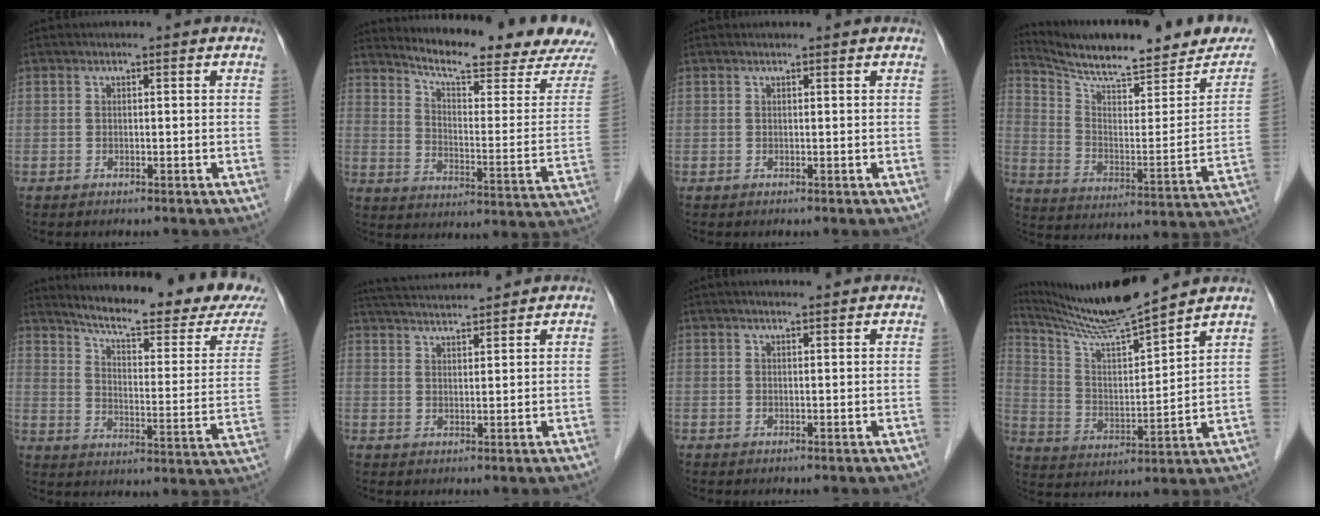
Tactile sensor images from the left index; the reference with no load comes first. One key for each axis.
{"total": 17.7, "fx": 16.7, "fy": -0.7, "fz": 5.8, "tx": -0.101, "ty": -0.086, "tz": 0.220}
{"total": 0.8, "fx": 0.8, "fy": 0.0, "fz": 0.2, "tx": -0.010, "ty": 0.009, "tz": 0.013}
{"total": 20.7, "fx": 18.2, "fy": 3.8, "fz": 9.1, "tx": -0.140, "ty": -0.031, "tz": 0.258}
{"total": 20.6, "fx": 18.6, "fy": 0.9, "fz": 8.8, "tx": -0.130, "ty": -0.075, "tz": 0.240}
{"total": 8.8, "fx": 8.4, "fy": 0.1, "fz": 2.7, "tx": -0.055, "ty": 0.028, "tz": 0.135}
{"total": 3.9, "fx": 3.6, "fy": 0.4, "fz": 1.4, "tx": -0.019, "ty": 0.024, "tz": 0.046}
{"total": 14.2, "fx": 13.1, "fy": -1.2, "fz": 5.3, "tx": -0.111, "ty": 0.003, "tz": 0.238}